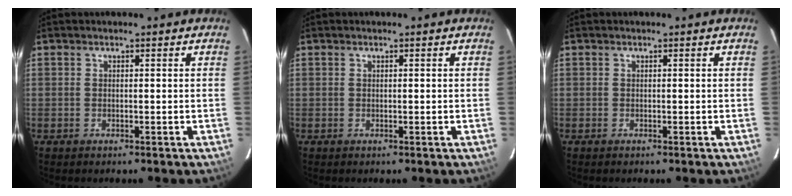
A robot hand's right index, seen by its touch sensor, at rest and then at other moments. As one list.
[{"total": 0.0}, {"total": 0.0}]